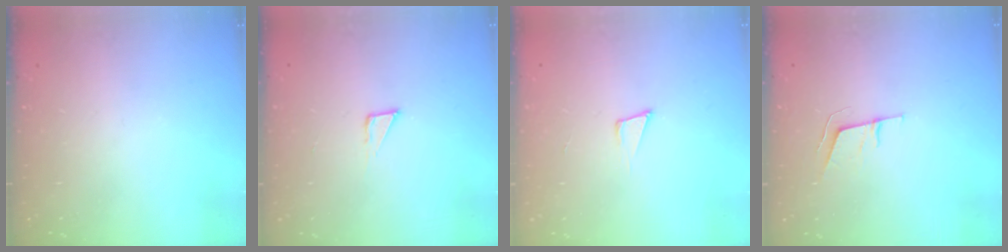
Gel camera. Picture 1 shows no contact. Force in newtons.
{"total": 2.6, "press": 2.6, "slide": 0.1}
{"total": 4.6, "press": 3.2, "slide": 3.3}
{"total": 6.1, "press": 5.5, "slide": 2.7}